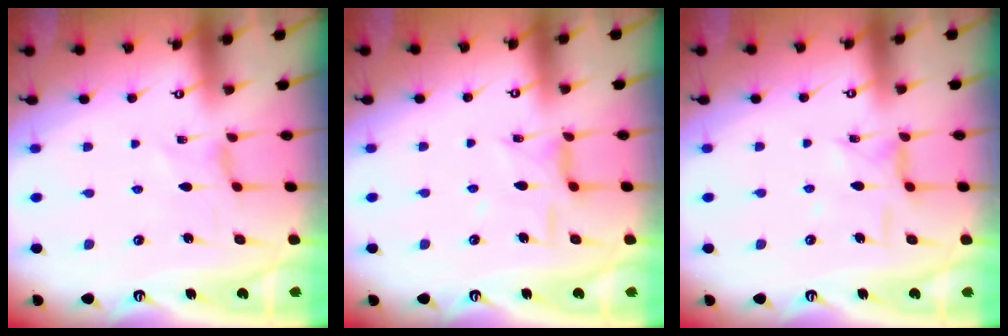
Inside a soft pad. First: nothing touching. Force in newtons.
{"total": 8.9, "press": 8.9, "slide": 0.6}
{"total": 5.3, "press": 5.3, "slide": 0.3}